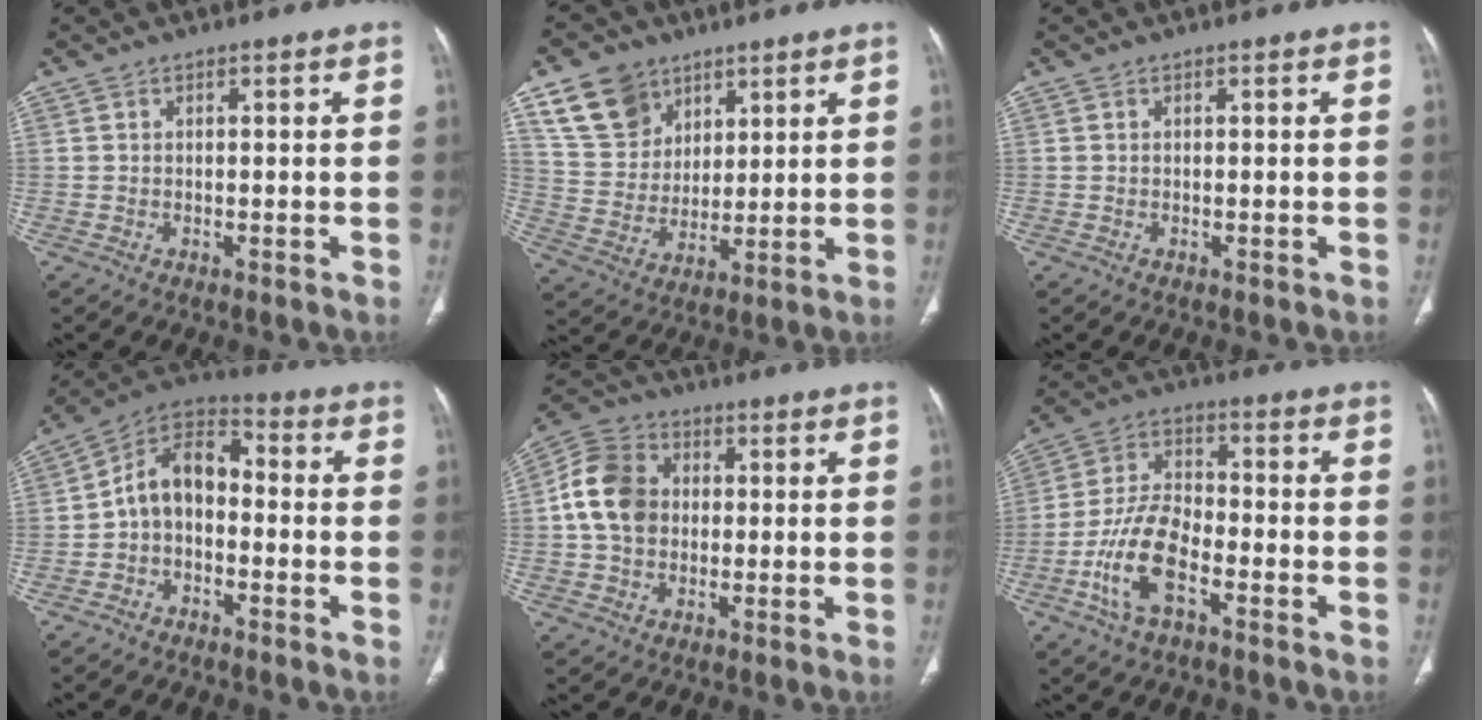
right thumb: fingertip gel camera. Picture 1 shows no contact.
{"total": 12.1, "force": [7.3, 8.9, 3.8], "torque": [-0.044, -0.027, 0.151]}
{"total": 0.0}
{"total": 10.0, "force": [-1.6, 6.9, 7.1], "torque": [-0.102, 0.045, -0.047]}
{"total": 10.9, "force": [0.4, 8.9, 6.3], "torque": [-0.101, 0.025, 0.000]}
{"total": 11.7, "force": [-5.0, 5.5, 9.0], "torque": [-0.185, 0.028, -0.096]}